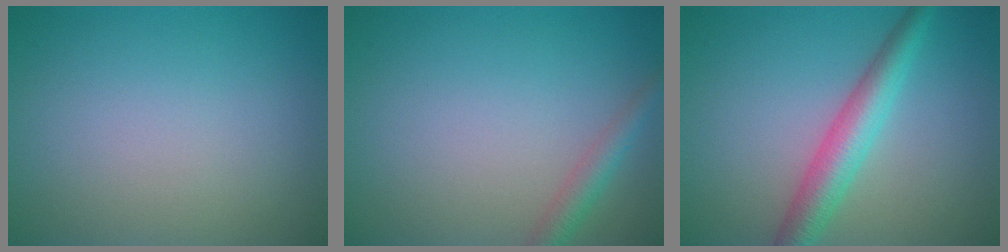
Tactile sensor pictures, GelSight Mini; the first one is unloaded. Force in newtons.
{"total": 2.1, "press": 2.1, "slide": 0.1}
{"total": 4.4, "press": 4.4, "slide": 0.1}